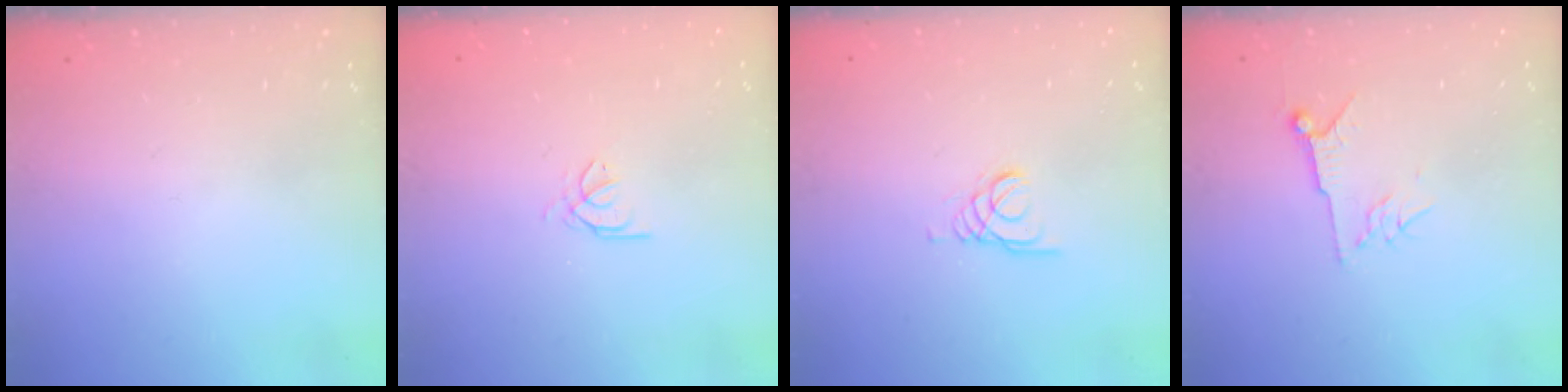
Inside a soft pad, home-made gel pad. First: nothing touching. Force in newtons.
{"total": 0.9, "press": 0.8, "slide": 0.4}
{"total": 1.5, "press": 1.5, "slide": 0.1}
{"total": 6.6, "press": 6.5, "slide": 1.1}